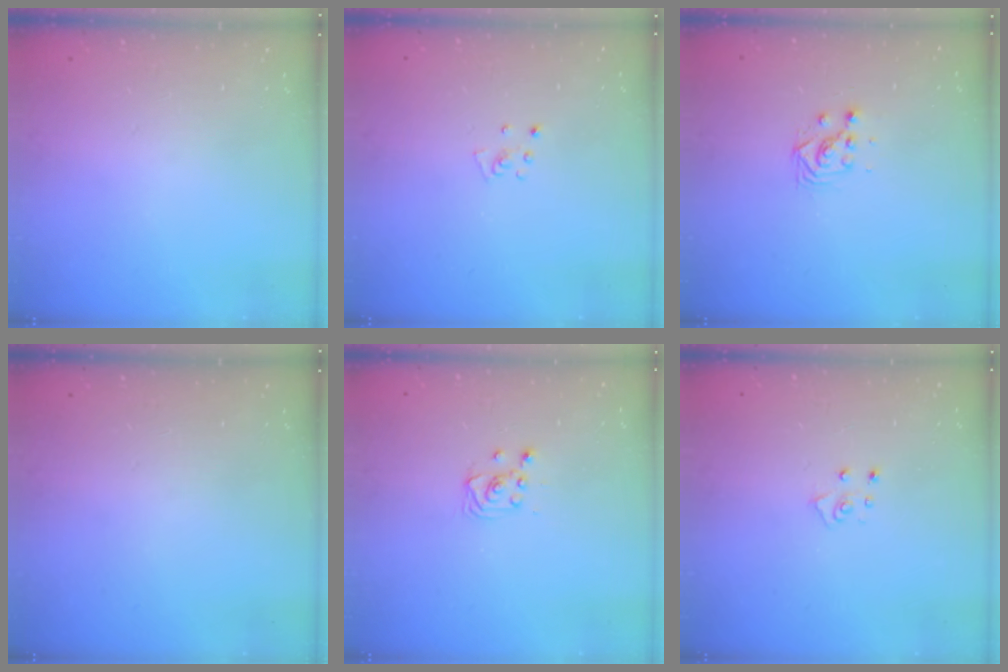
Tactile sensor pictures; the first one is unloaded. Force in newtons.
{"total": 3.1, "press": 3.1, "slide": 0.3}
{"total": 3.6, "press": 3.6, "slide": 0.1}
{"total": 0.0}
{"total": 2.9, "press": 2.9, "slide": 0.4}
{"total": 4.9, "press": 4.8, "slide": 0.4}